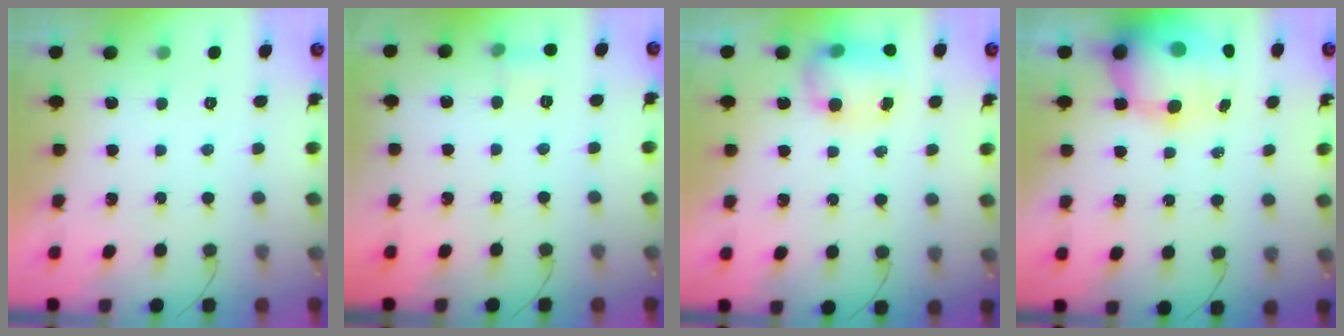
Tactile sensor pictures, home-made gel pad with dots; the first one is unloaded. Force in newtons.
{"total": 5.4, "press": 5.2, "slide": 1.5}
{"total": 8.0, "press": 8.0, "slide": 0.6}
{"total": 14.3, "press": 13.9, "slide": 3.3}